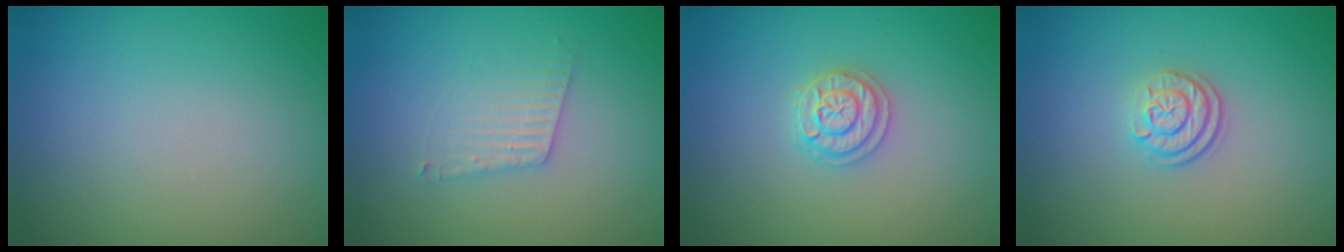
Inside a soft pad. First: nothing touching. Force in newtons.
{"total": 2.0, "press": 2.0, "slide": 0.1}
{"total": 2.0, "press": 2.0, "slide": 0.3}
{"total": 2.4, "press": 1.8, "slide": 1.5}